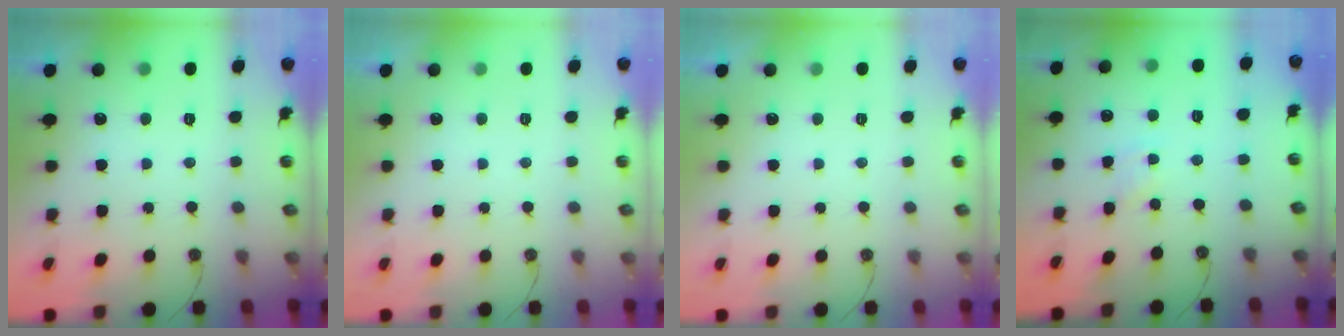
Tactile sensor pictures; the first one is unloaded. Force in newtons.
{"total": 0.0}
{"total": 0.0}
{"total": 1.5, "press": 1.4, "slide": 0.3}